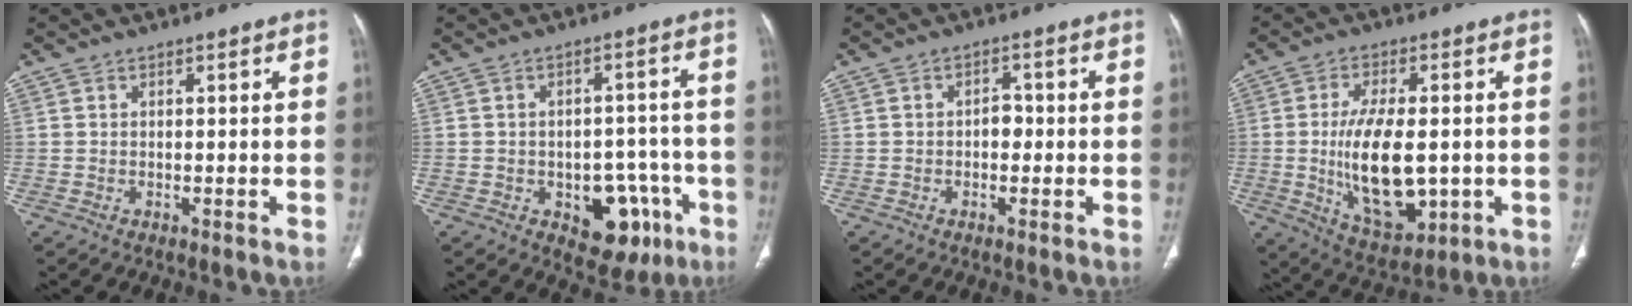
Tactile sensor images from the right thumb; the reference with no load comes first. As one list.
[{"total": 11.2, "force": [-4.7, 7.1, 7.3], "torque": [-0.052, 0.035, -0.050]}, {"total": 2.6, "force": [-0.4, 1.8, 1.7], "torque": [-0.010, 0.010, -0.012]}, {"total": 15.9, "force": [-1.5, 7.8, 13.7], "torque": [-0.226, -0.013, -0.011]}]